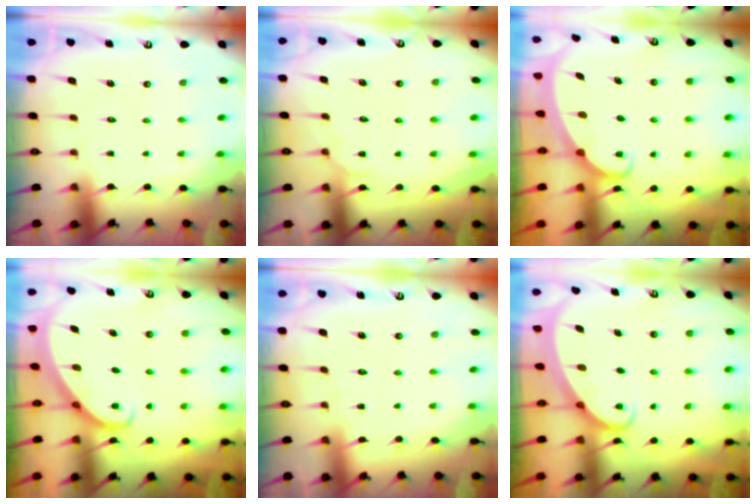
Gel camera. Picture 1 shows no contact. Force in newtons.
{"total": 5.3, "press": 5.3, "slide": 0.5}
{"total": 1.9, "press": 1.9, "slide": 0.1}
{"total": 2.7, "press": 2.7, "slide": 0.2}
{"total": 1.7, "press": 1.7, "slide": 0.2}
{"total": 2.1, "press": 2.1, "slide": 0.0}